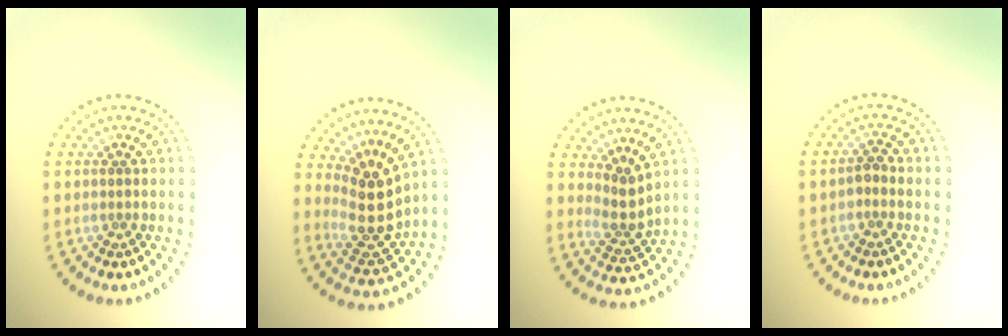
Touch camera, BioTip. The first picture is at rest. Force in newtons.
{"total": 4.1, "press": 3.4, "slide": 2.3}
{"total": 2.5, "press": 1.8, "slide": 1.7}
{"total": 1.1, "press": 0.9, "slide": 0.5}